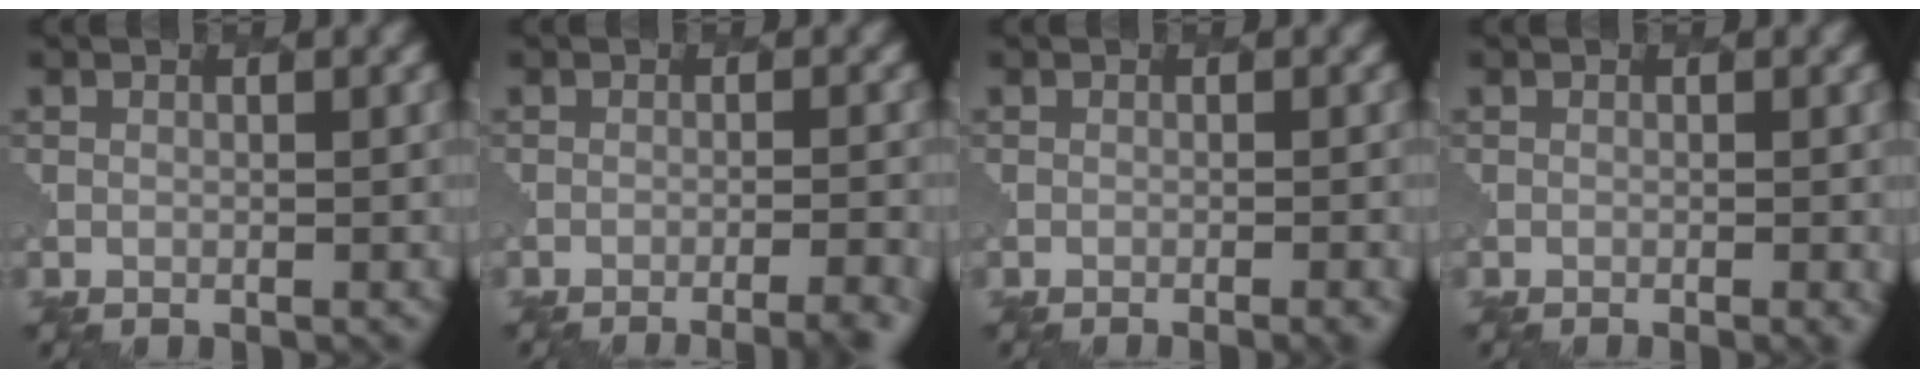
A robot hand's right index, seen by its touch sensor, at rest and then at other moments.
{"total": 5.0, "force": [-3.5, 1.5, 3.2], "torque": [-0.023, 0.006, -0.038]}
{"total": 2.1, "force": [-1.0, 0.7, 1.8], "torque": [-0.006, 0.011, -0.010]}
{"total": 1.7, "force": [-0.4, 0.6, 1.5], "torque": [-0.010, 0.001, -0.001]}